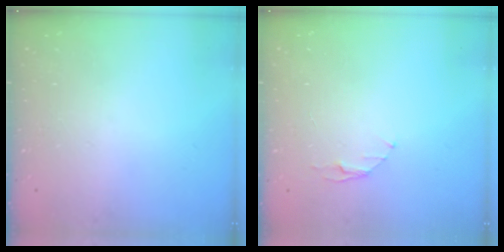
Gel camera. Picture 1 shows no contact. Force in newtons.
{"total": 3.2, "press": 3.2, "slide": 0.4}